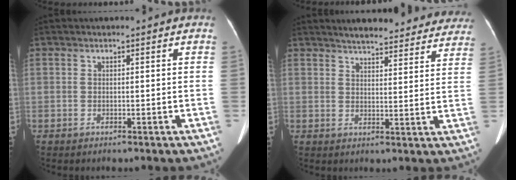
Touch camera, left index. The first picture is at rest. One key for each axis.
{"total": 20.4, "fx": 18.5, "fy": 4.7, "fz": 7.1, "tx": -0.086, "ty": -0.008, "tz": 0.217}